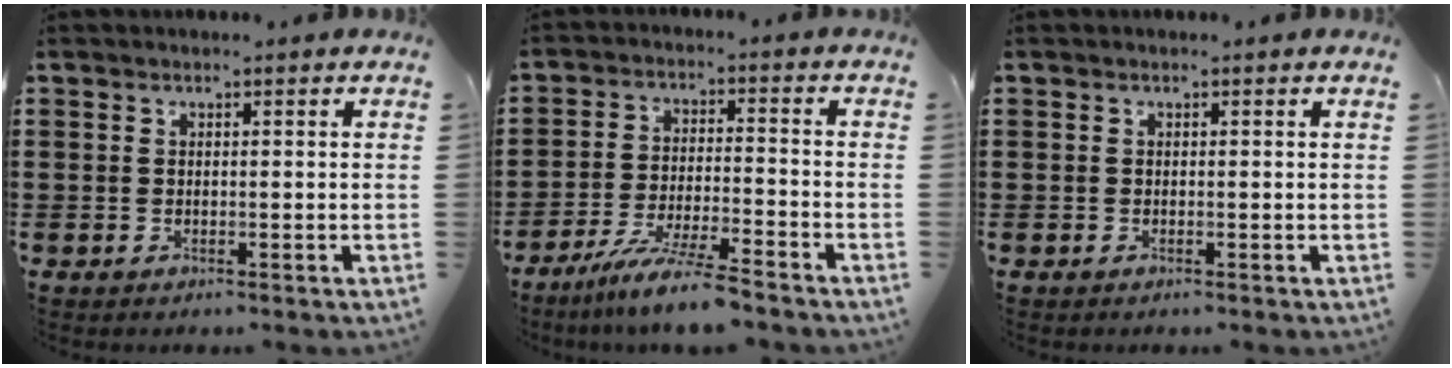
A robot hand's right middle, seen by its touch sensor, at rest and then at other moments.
{"total": 7.7, "force": [-6.6, -0.6, 3.9], "torque": [-0.083, -0.017, -0.127]}
{"total": 0.0}